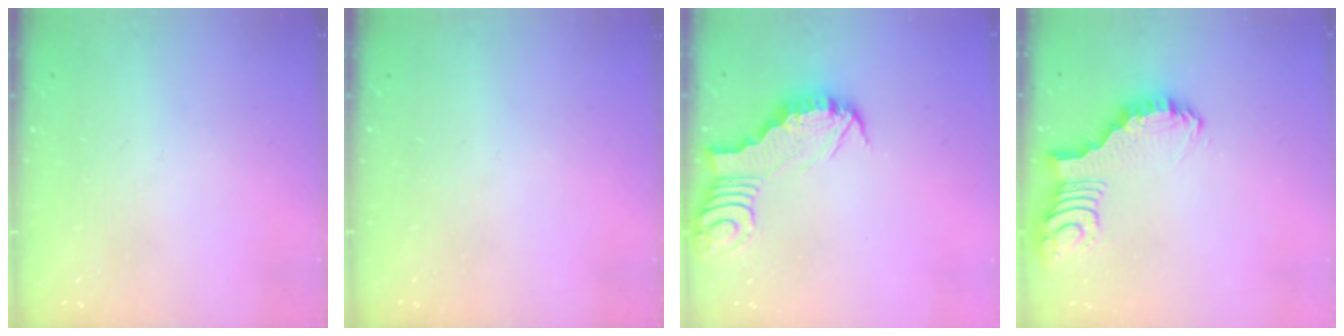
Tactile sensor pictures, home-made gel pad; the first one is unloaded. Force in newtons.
{"total": 0.0}
{"total": 3.0, "press": 3.0, "slide": 0.3}
{"total": 1.7, "press": 1.6, "slide": 0.4}